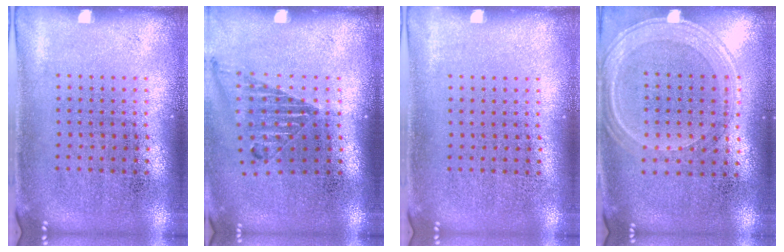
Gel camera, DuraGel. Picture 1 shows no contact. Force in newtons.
{"total": 1.2, "press": 1.1, "slide": 0.4}
{"total": 0.0}
{"total": 1.2, "press": 1.1, "slide": 0.3}